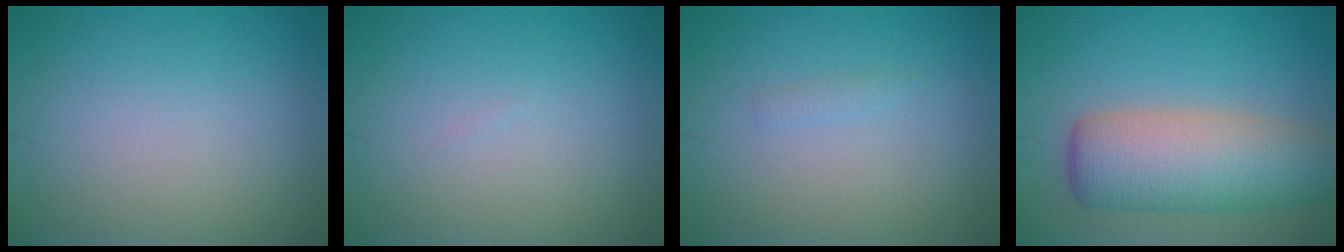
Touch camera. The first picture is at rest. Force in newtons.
{"total": 0.0}
{"total": 0.6, "press": 0.6, "slide": 0.1}
{"total": 8.1, "press": 8.1, "slide": 0.4}